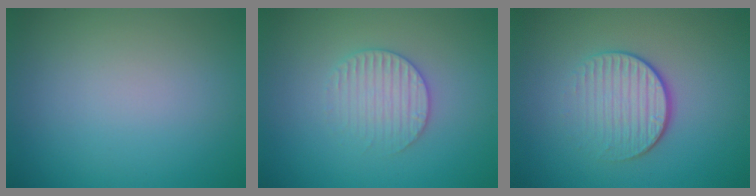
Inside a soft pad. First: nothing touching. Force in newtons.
{"total": 2.8, "press": 2.7, "slide": 0.6}
{"total": 3.9, "press": 2.7, "slide": 2.8}